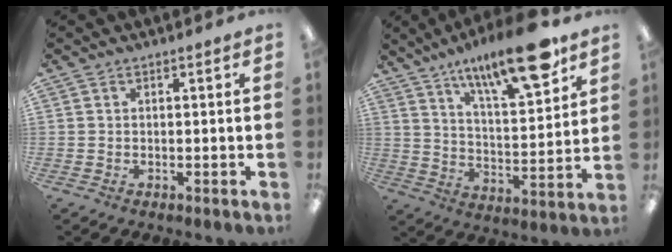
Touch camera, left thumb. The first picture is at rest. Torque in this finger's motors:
{"motor_torque": [0.35, 0.38, 1.78, -0.98, 0.38]}